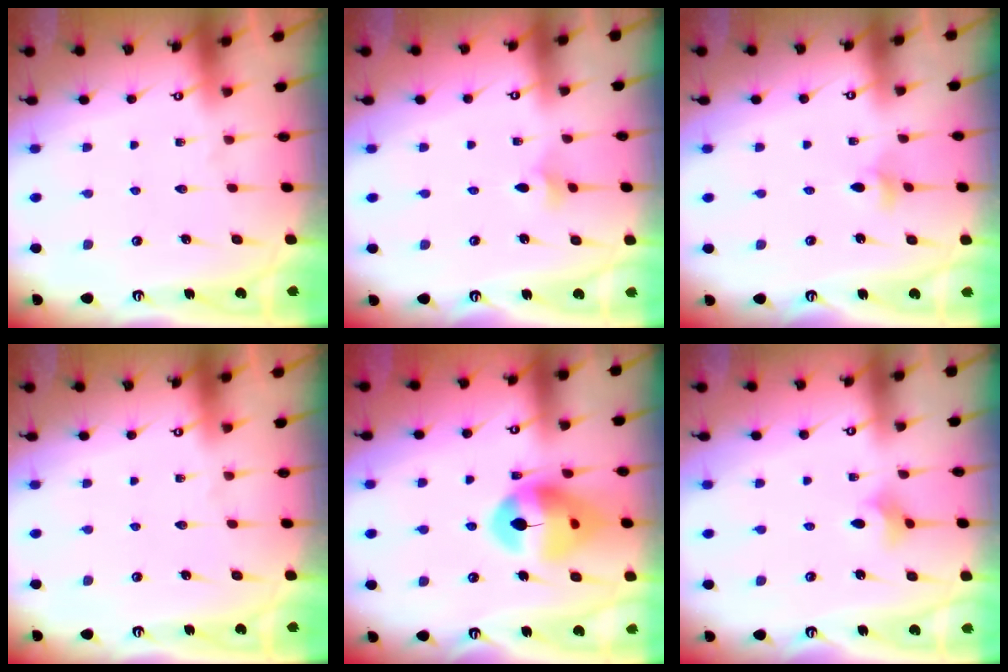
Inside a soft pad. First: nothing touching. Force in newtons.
{"total": 2.8, "press": 2.8, "slide": 0.6}
{"total": 2.8, "press": 2.7, "slide": 0.4}
{"total": 0.0}
{"total": 14.5, "press": 14.4, "slide": 2.0}
{"total": 4.2, "press": 4.2, "slide": 0.7}